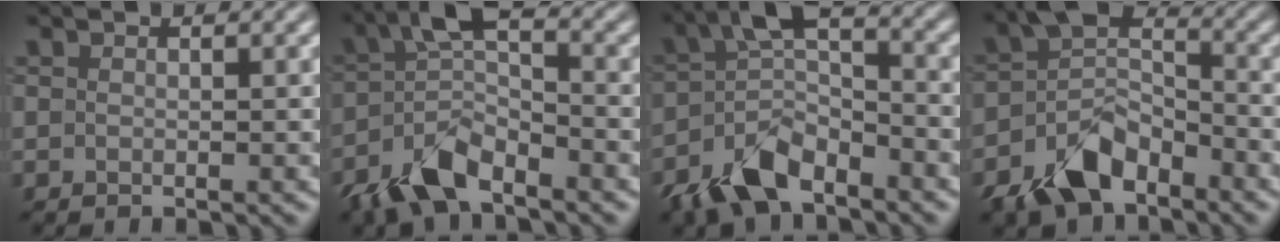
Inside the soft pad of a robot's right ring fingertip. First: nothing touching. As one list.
[{"total": 6.7, "force": [-4.0, 2.7, 4.7], "torque": [-0.095, 0.008, -0.088]}, {"total": 7.5, "force": [-4.3, 3.4, 5.0], "torque": [-0.100, 0.008, -0.094]}, {"total": 6.8, "force": [-4.0, 3.8, 4.0], "torque": [-0.070, 0.007, -0.088]}]